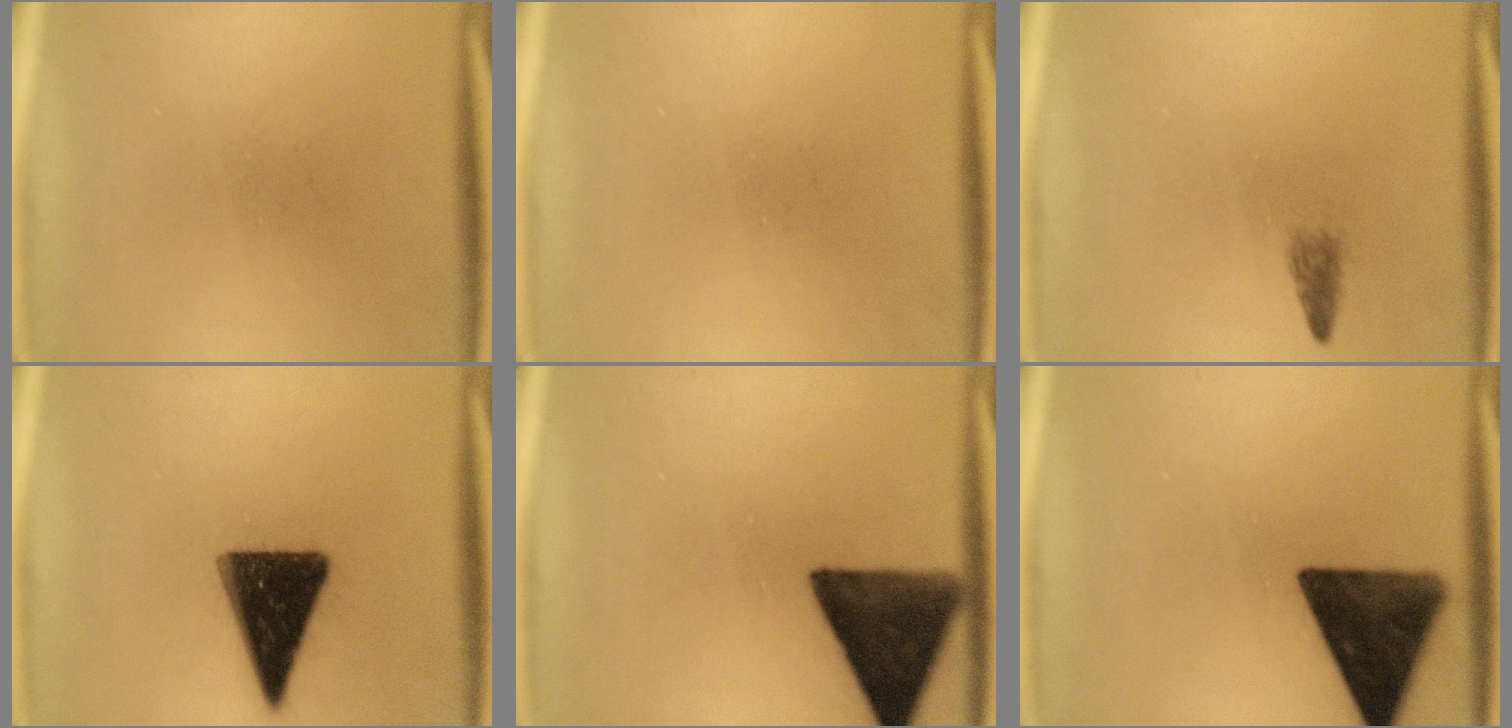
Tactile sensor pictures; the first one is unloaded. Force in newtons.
{"total": 0.0}
{"total": 1.4}
{"total": 15.2}
{"total": 14.2}
{"total": 14.9}